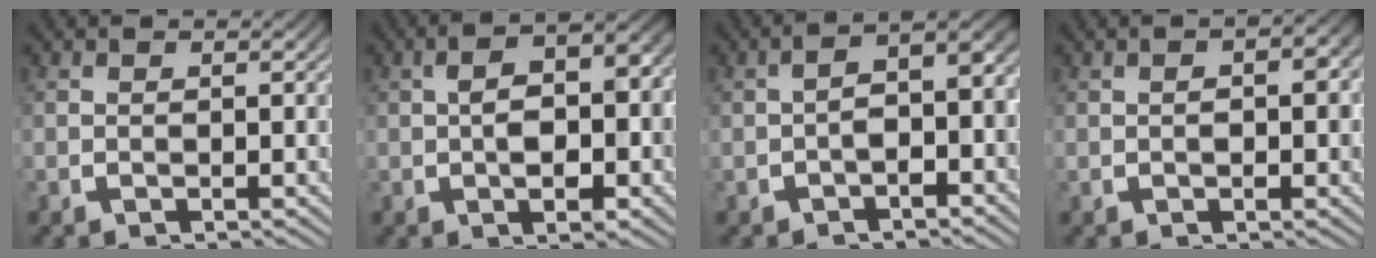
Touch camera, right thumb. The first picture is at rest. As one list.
[{"total": 7.3, "force": [0.3, 4.2, 5.9], "torque": [-0.075, -0.006, 0.007]}, {"total": 5.6, "force": [0.0, 3.3, 4.5], "torque": [-0.056, 0.008, -0.001]}, {"total": 2.2, "force": [-0.1, 1.3, 1.7], "torque": [-0.024, -0.010, 0.005]}]